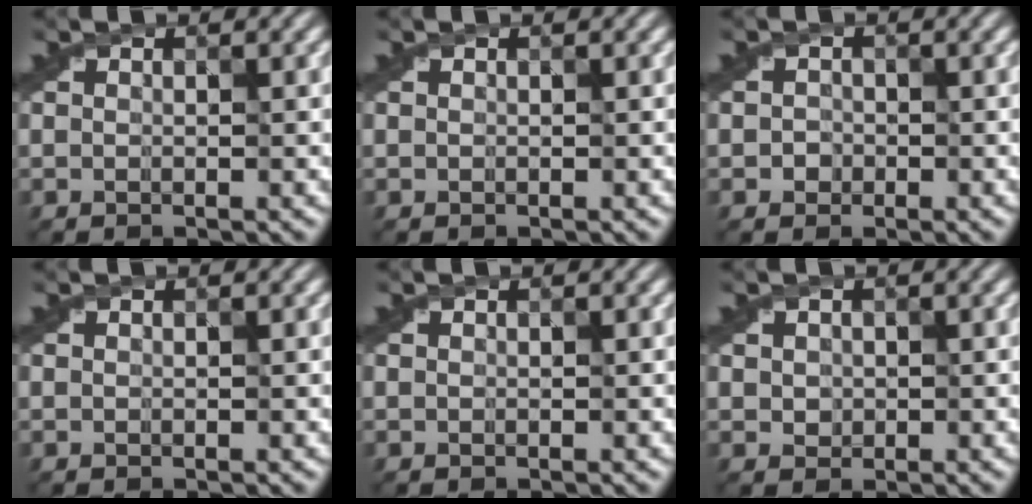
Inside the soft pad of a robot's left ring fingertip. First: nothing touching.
{"total": 0.0}
{"total": 0.9, "force": [-0.2, 0.9, 0.0], "torque": [0.007, 0.001, -0.007]}
{"total": 0.0}
{"total": 0.0}
{"total": 1.3, "force": [0.3, 1.2, 0.3], "torque": [0.003, -0.001, 0.004]}